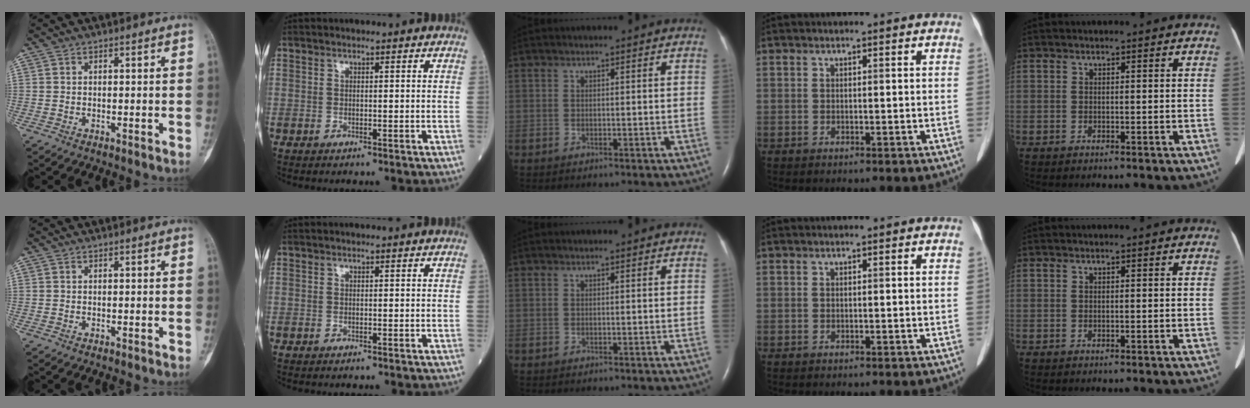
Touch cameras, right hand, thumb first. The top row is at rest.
{}